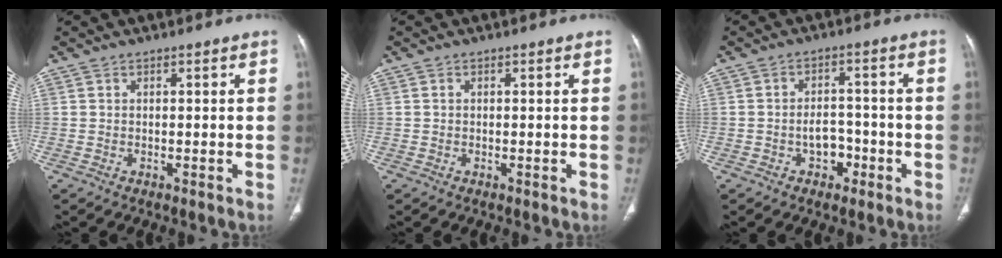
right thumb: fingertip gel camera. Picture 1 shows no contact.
{"total": 0.0}
{"total": 5.0, "force": [-2.1, 3.6, 2.6], "torque": [-0.019, 0.029, -0.033]}